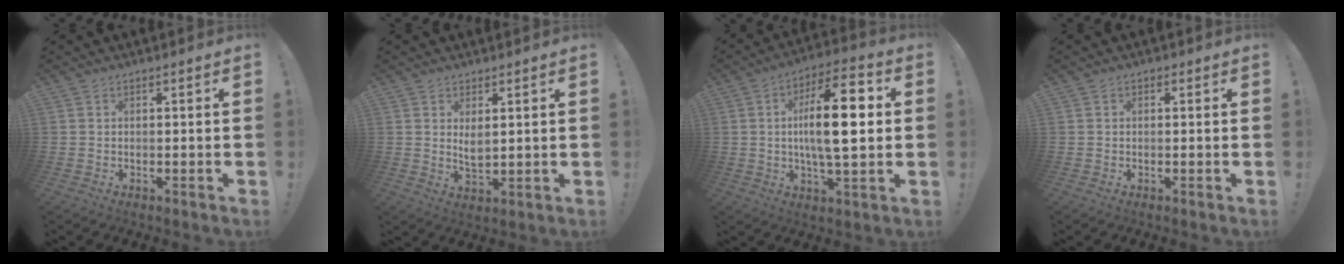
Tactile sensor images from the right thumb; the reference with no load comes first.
{"total": 4.3, "force": [1.9, 1.9, 3.3], "torque": [-0.046, -0.017, 0.032]}
{"total": 18.0, "force": [1.2, 5.9, 16.9], "torque": [-0.281, 0.001, 0.005]}
{"total": 0.6, "force": [0.0, 0.5, 0.3], "torque": [-0.005, 0.001, 0.000]}